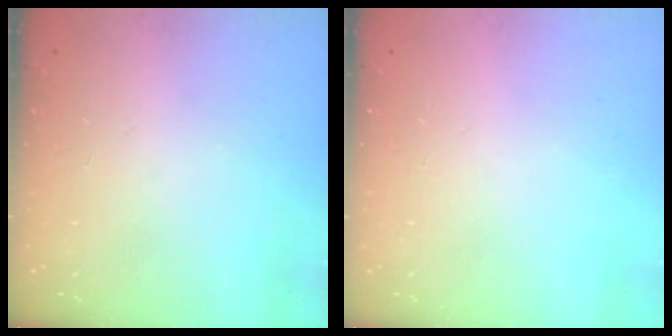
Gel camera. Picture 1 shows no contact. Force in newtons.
{"total": 0.0}